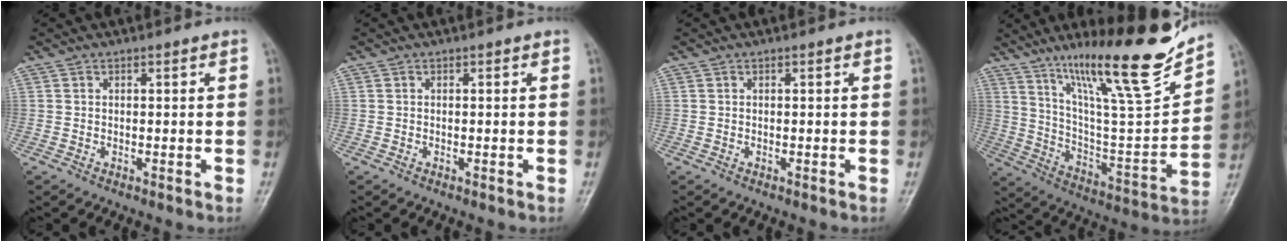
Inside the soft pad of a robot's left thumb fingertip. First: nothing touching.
{"total": 0.0}
{"total": 0.0}
{"total": 22.9, "force": [16.8, 2.9, 15.4], "torque": [-0.214, -0.088, 0.289]}